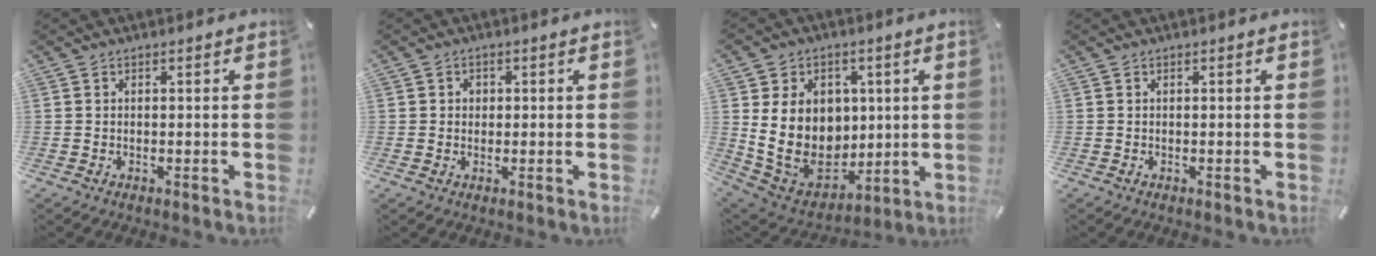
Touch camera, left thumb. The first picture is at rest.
{"total": 2.0, "force": [0.0, 1.9, 0.5], "torque": [-0.003, 0.004, -0.004]}
{"total": 16.4, "force": [2.6, 13.9, 8.4], "torque": [-0.155, -0.031, 0.060]}
{"total": 0.0}